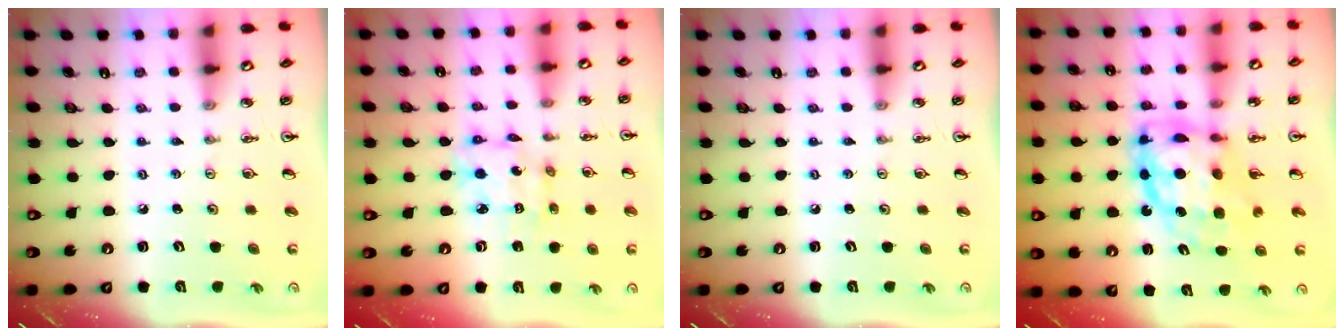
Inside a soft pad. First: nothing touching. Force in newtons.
{"total": 9.4, "press": 9.3, "slide": 0.7}
{"total": 0.0}
{"total": 14.0, "press": 13.9, "slide": 1.2}